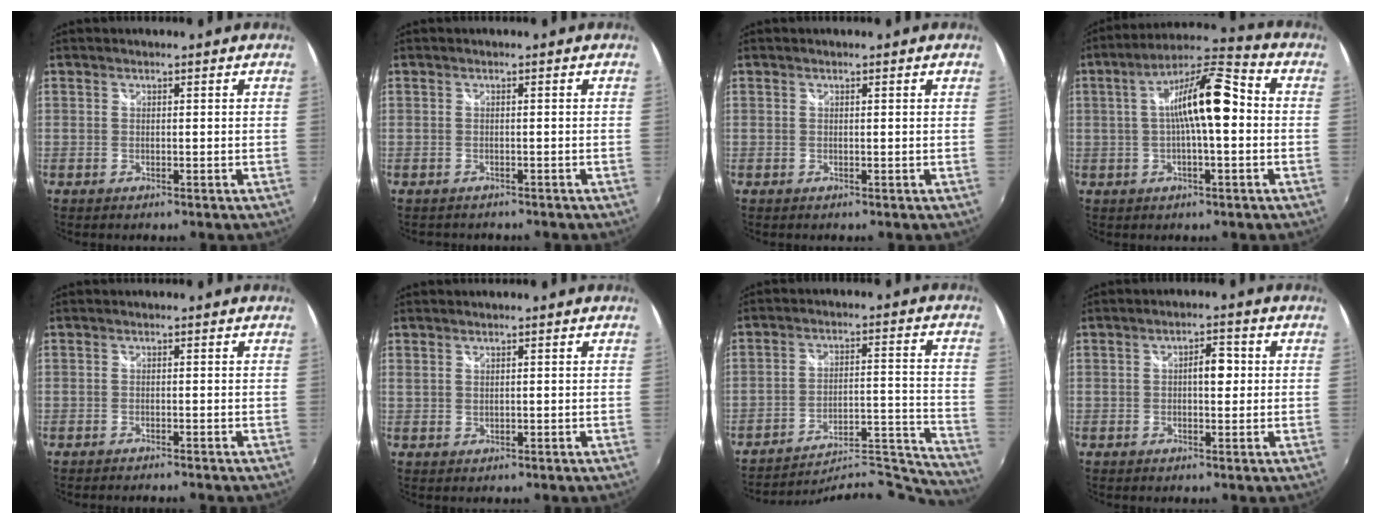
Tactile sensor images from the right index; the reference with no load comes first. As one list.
[{"total": 2.3, "force": [-2.1, 0.8, 0.4], "torque": [-0.014, -0.015, -0.026]}, {"total": 0.6, "force": [0.3, -0.2, 0.5], "torque": [-0.010, 0.003, 0.004]}, {"total": 12.6, "force": [0.3, 2.8, 12.3], "torque": [-0.210, 0.025, -0.001]}, {"total": 2.3, "force": [-2.2, 0.3, 0.7], "torque": [-0.024, -0.014, -0.038]}, {"total": 1.0, "force": [0.7, 0.5, 0.5], "torque": [-0.007, 0.001, 0.012]}, {"total": 20.6, "force": [-20.5, -0.2, 2.0], "torque": [-0.018, 0.035, -0.291]}, {"total": 3.7, "force": [0.2, 1.7, 3.3], "torque": [-0.049, 0.009, 0.002]}]